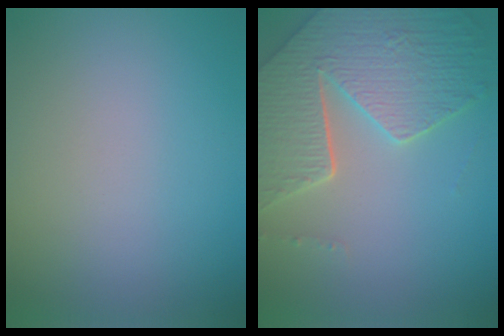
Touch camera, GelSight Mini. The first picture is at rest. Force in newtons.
{"total": 7.6, "press": 5.7, "slide": 5.1}